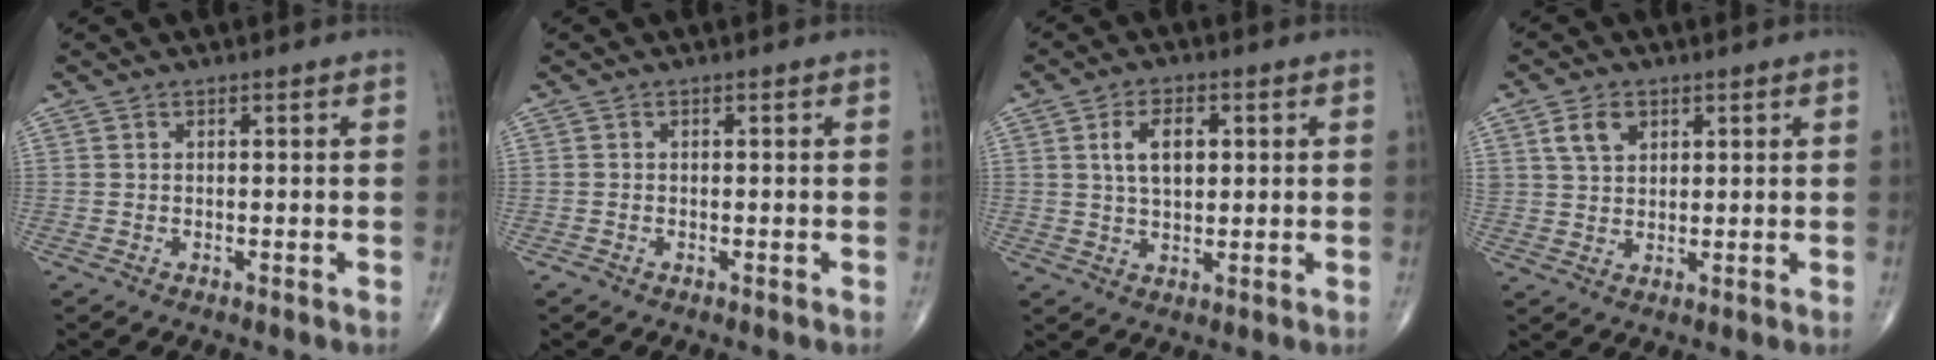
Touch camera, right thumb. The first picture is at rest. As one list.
[{"total": 0.7, "force": [-0.4, 0.5, 0.3], "torque": [-0.008, 0.000, -0.009]}, {"total": 6.6, "force": [1.6, 3.7, 5.2], "torque": [-0.081, -0.001, 0.027]}, {"total": 5.0, "force": [2.3, 3.4, 2.8], "torque": [-0.035, -0.007, 0.044]}]